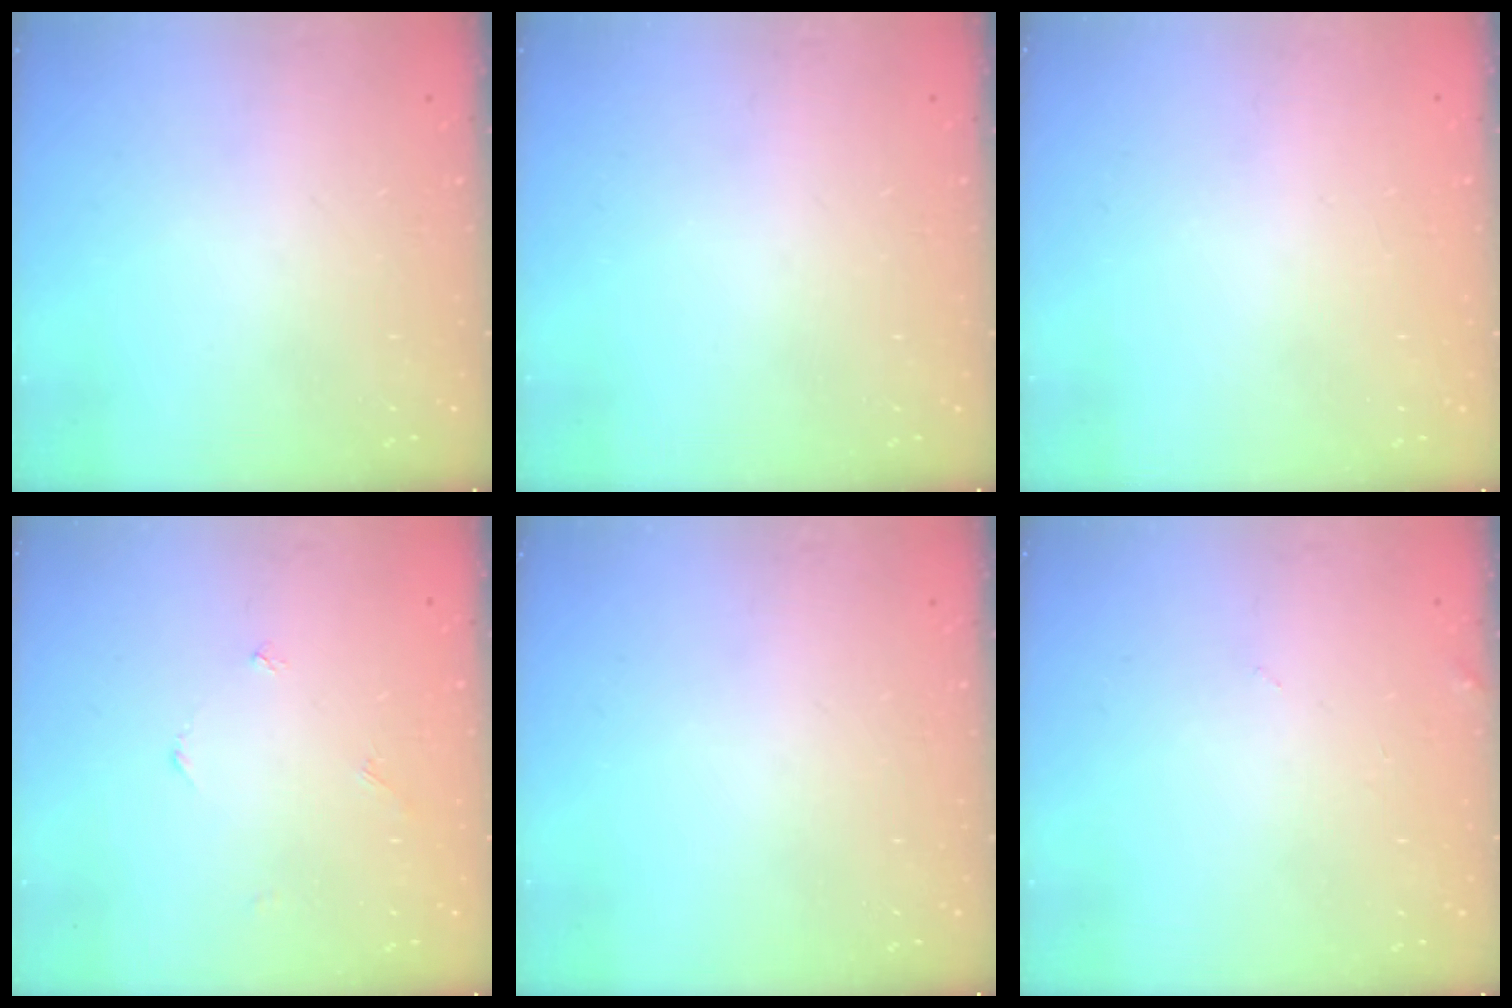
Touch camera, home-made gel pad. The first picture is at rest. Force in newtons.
{"total": 0.0}
{"total": 1.8, "press": 1.8, "slide": 0.1}
{"total": 1.8, "press": 1.8, "slide": 0.2}
{"total": 0.0}
{"total": 2.2, "press": 2.2, "slide": 0.2}